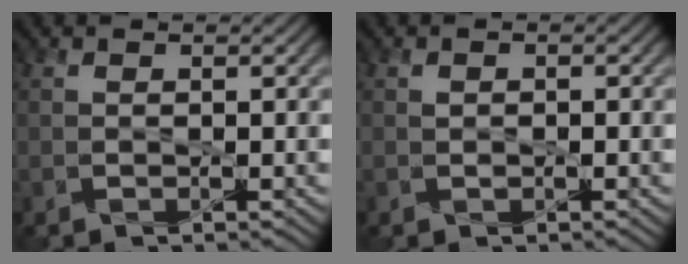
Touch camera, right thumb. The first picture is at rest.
{"total": 0.9, "force": [0.1, 0.8, 0.3], "torque": [0.000, 0.006, -0.005]}